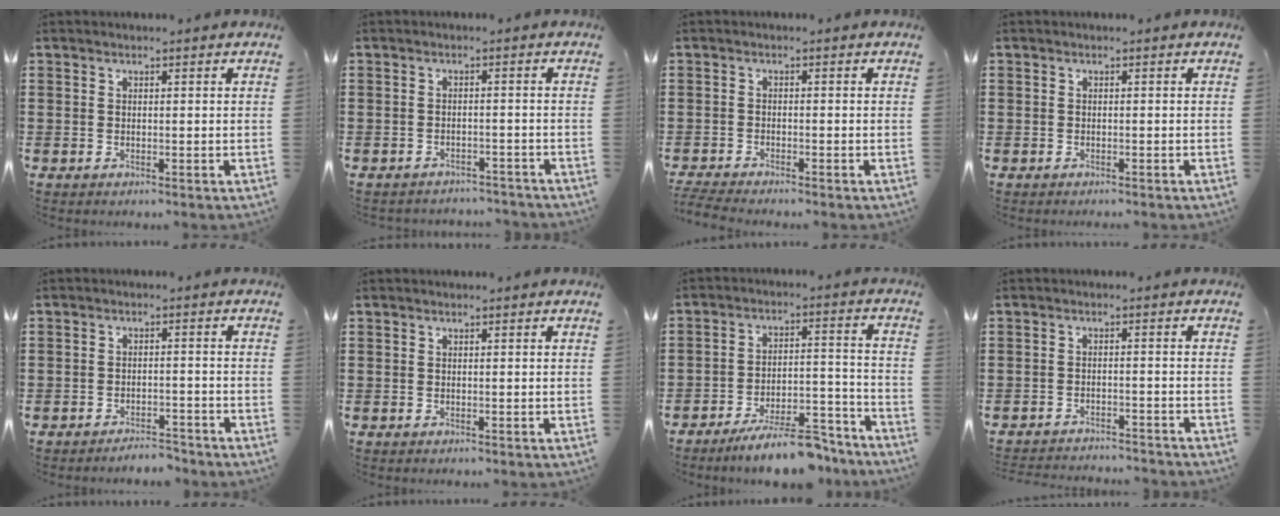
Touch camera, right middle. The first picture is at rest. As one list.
[{"total": 2.0, "force": [-2.0, 0.2, 0.0], "torque": [-0.009, -0.003, -0.043]}, {"total": 2.4, "force": [-2.3, -0.2, 0.7], "torque": [-0.020, -0.006, -0.047]}, {"total": 0.5, "force": [-0.5, 0.1, 0.0], "torque": [-0.001, 0.000, -0.011]}, {"total": 3.1, "force": [-3.1, 0.1, -0.2], "torque": [-0.005, 0.000, -0.067]}, {"total": 0.0}, {"total": 9.6, "force": [-8.5, 1.7, 4.3], "torque": [-0.055, 0.028, -0.151]}, {"total": 2.6, "force": [-2.6, 0.0, 0.1], "torque": [-0.008, -0.003, -0.054]}]